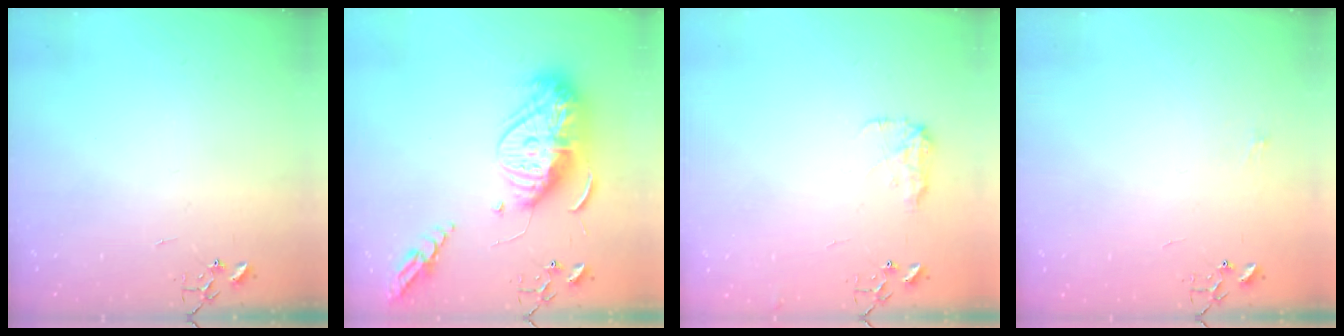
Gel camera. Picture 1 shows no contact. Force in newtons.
{"total": 19.6, "press": 19.5, "slide": 1.9}
{"total": 8.7, "press": 8.6, "slide": 0.5}
{"total": 5.0, "press": 5.0, "slide": 0.7}